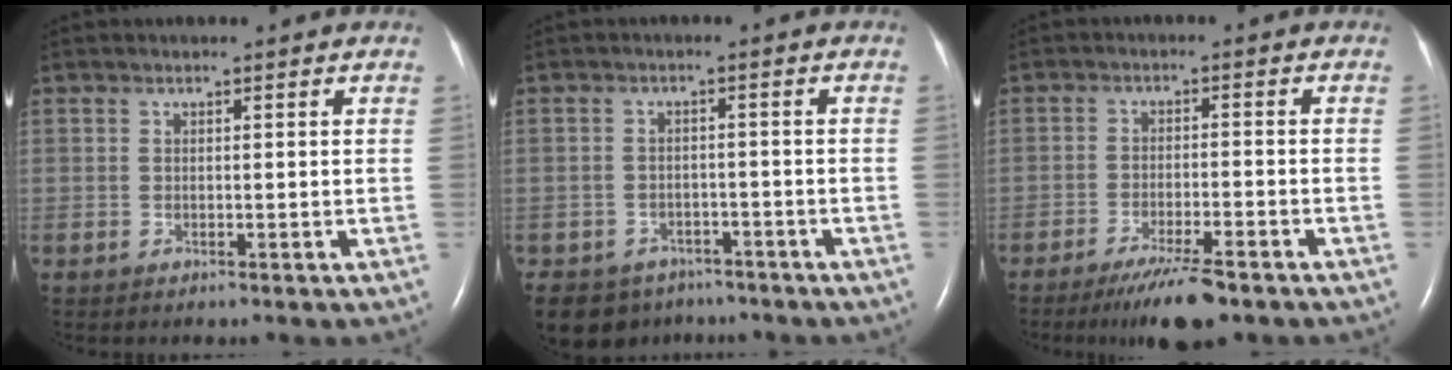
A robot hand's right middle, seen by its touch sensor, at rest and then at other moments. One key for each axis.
{"total": 7.6, "fx": -5.8, "fy": 4.8, "fz": 0.7, "tx": -0.015, "ty": 0.004, "tz": -0.078}
{"total": 7.7, "fx": -5.7, "fy": 0.8, "fz": 5.1, "tx": -0.086, "ty": -0.018, "tz": -0.094}